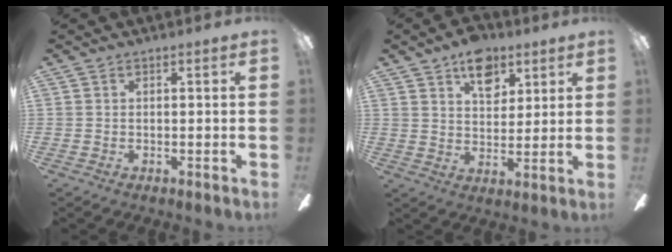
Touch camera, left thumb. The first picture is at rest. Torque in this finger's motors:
{"motor_torque": [0.71, 0.50, 0.56, -0.51, 0.01]}